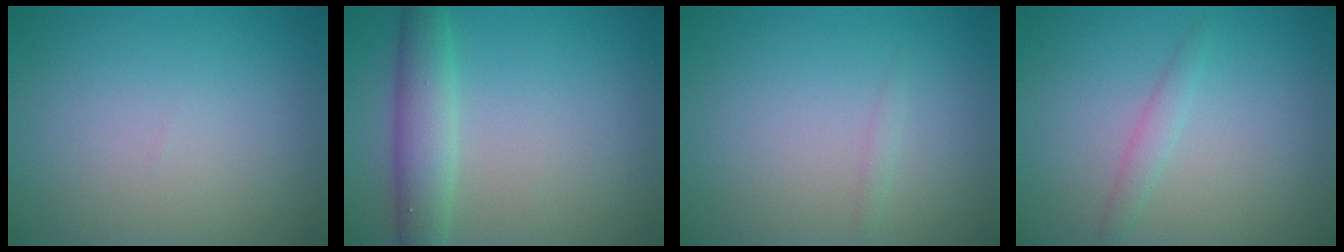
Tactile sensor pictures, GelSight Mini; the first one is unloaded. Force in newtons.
{"total": 3.8, "press": 3.8, "slide": 0.1}
{"total": 0.6, "press": 0.6, "slide": 0.0}
{"total": 1.2, "press": 1.2, "slide": 0.1}